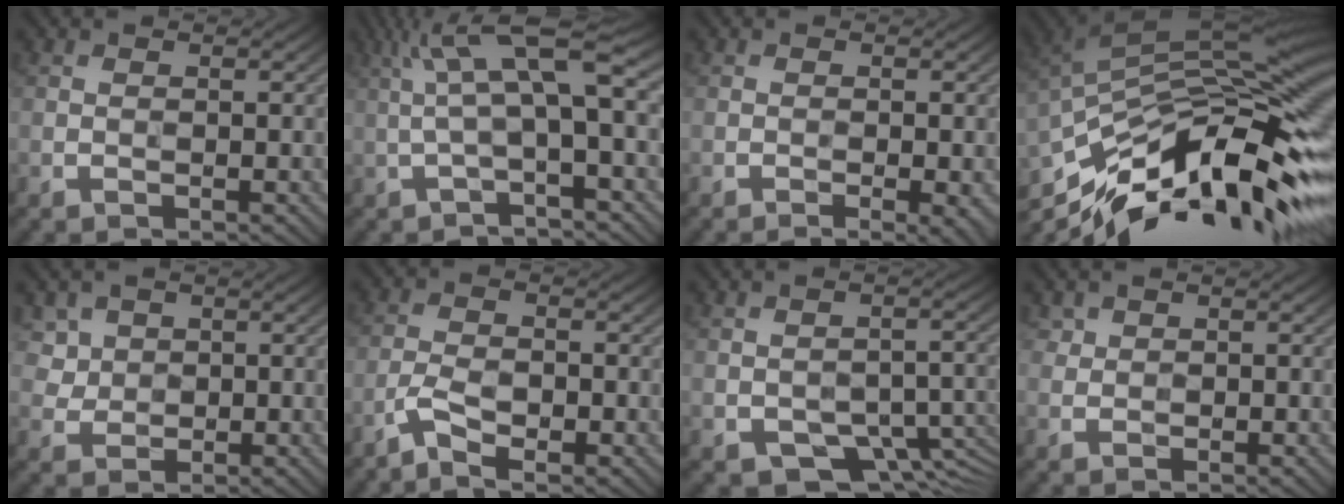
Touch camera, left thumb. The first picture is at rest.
{"total": 9.0, "force": [1.3, 1.8, 8.7], "torque": [-0.161, 0.027, 0.019]}
{"total": 2.3, "force": [-1.1, 0.4, 1.9], "torque": [-0.028, 0.004, -0.011]}
{"total": 16.6, "force": [-7.6, 5.6, 13.6], "torque": [-0.245, 0.010, -0.149]}
{"total": 4.4, "force": [1.9, 3.7, 1.4], "torque": [-0.056, -0.003, 0.043]}
{"total": 4.3, "force": [-2.8, 1.4, 3.0], "torque": [-0.066, 0.003, -0.063]}
{"total": 8.3, "force": [-4.6, 4.5, 5.3], "torque": [-0.078, -0.015, -0.069]}
{"total": 1.4, "force": [0.8, 1.2, 0.2], "torque": [-0.002, 0.000, 0.011]}